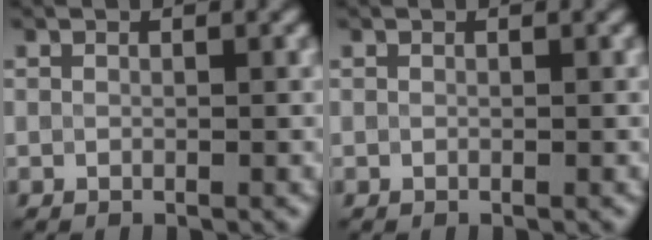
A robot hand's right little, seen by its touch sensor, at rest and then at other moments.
{"total": 0.0}